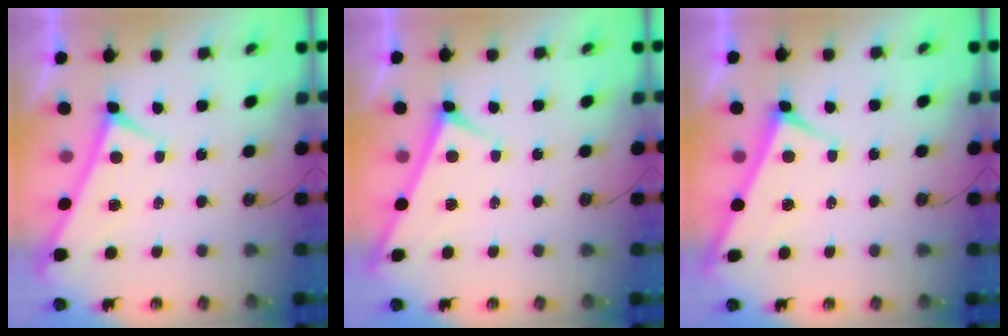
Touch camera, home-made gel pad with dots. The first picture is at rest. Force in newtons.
{"total": 3.0, "press": 3.0, "slide": 0.3}
{"total": 3.4, "press": 3.3, "slide": 0.4}